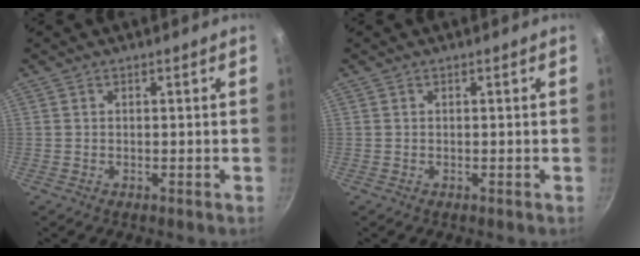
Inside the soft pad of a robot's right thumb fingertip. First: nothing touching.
{"total": 0.0}